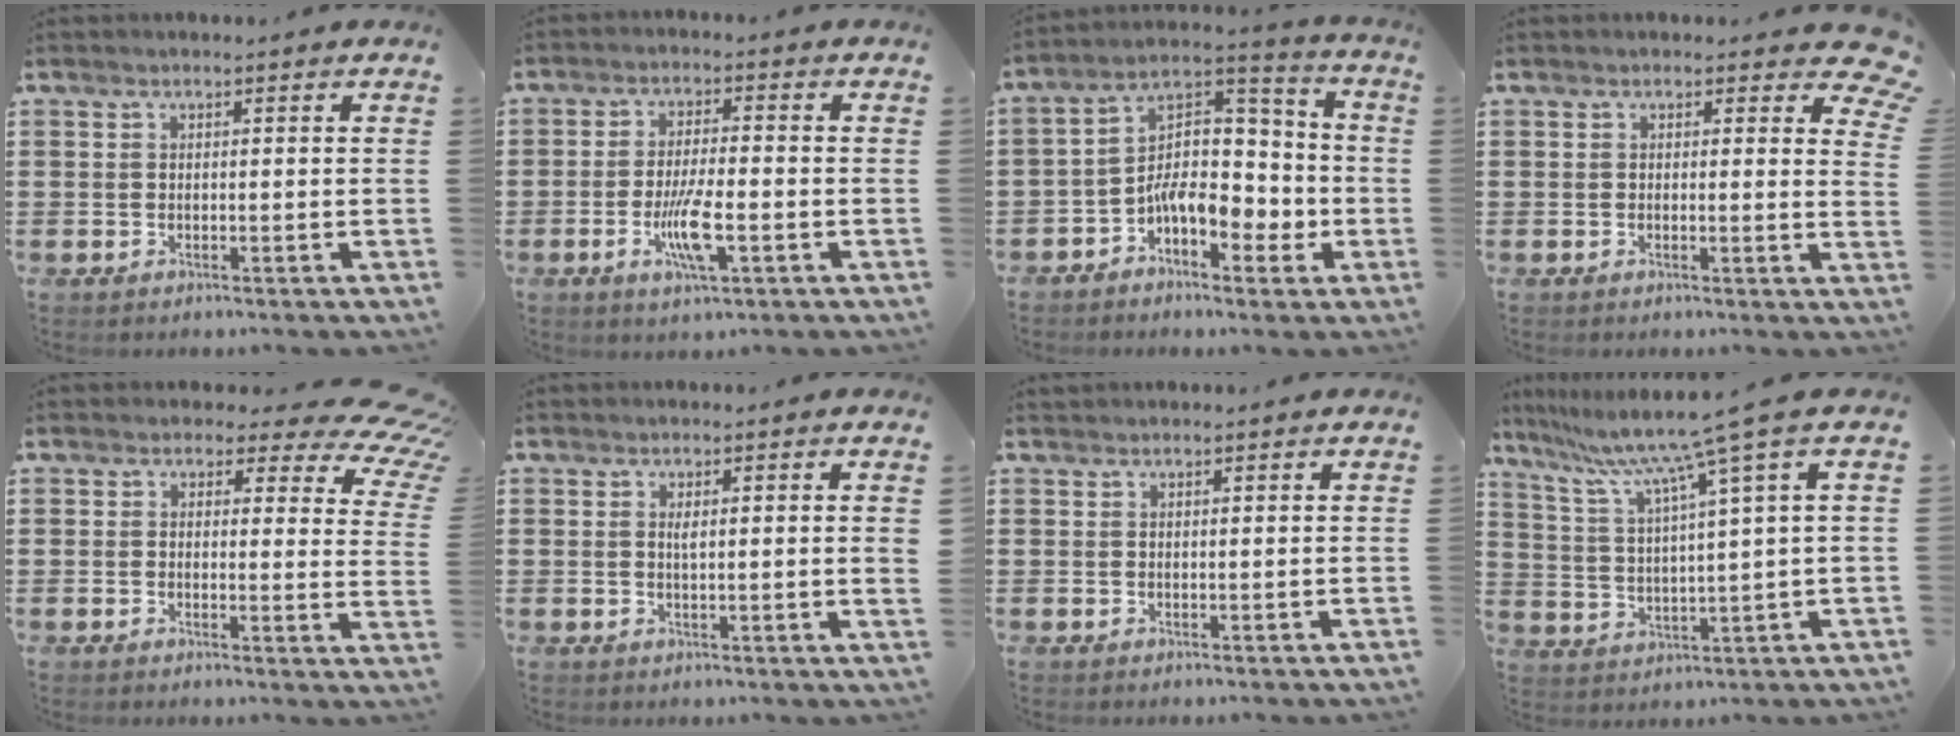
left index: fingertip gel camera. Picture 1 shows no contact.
{"total": 7.0, "force": [-2.2, 1.6, 6.4], "torque": [-0.129, -0.011, -0.042]}
{"total": 10.3, "force": [-3.3, 6.4, 7.4], "torque": [-0.118, -0.002, -0.064]}
{"total": 2.4, "force": [1.8, 1.0, 1.2], "torque": [-0.008, -0.008, 0.027]}
{"total": 4.6, "force": [3.5, 1.9, 2.2], "torque": [-0.038, -0.020, 0.056]}
{"total": 1.9, "force": [0.7, -0.1, 1.8], "torque": [-0.038, -0.002, 0.011]}
{"total": 0.8, "force": [0.8, 0.1, -0.1], "torque": [0.000, 0.000, 0.017]}
{"total": 9.6, "force": [6.5, -1.5, 6.9], "torque": [-0.156, -0.039, 0.100]}